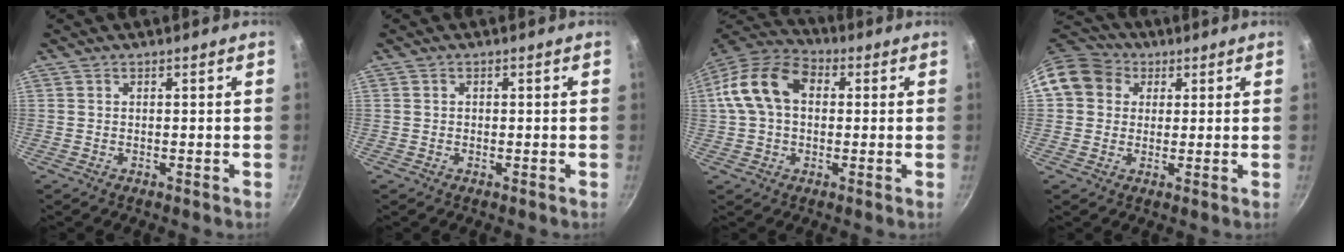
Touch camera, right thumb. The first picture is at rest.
{"total": 0.7, "force": [0.1, 0.7, 0.3], "torque": [-0.002, 0.003, 0.000]}
{"total": 13.7, "force": [2.0, 9.5, 9.7], "torque": [-0.160, 0.031, 0.017]}
{"total": 10.9, "force": [3.0, 9.4, 4.5], "torque": [-0.064, 0.025, 0.040]}